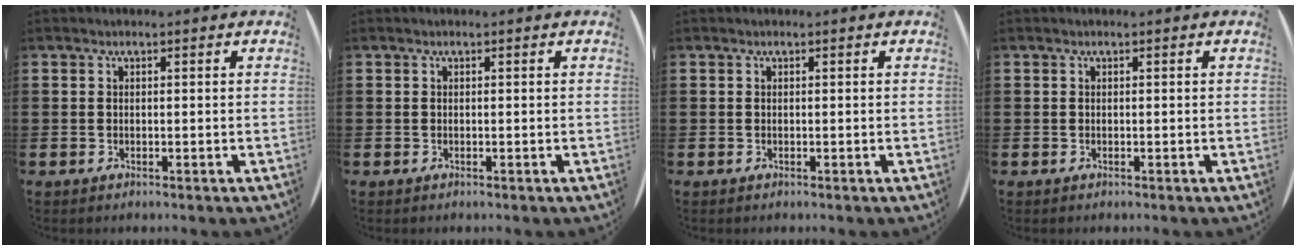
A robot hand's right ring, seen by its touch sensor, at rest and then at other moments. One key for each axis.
{"total": 0.0}
{"total": 0.0}
{"total": 0.0}